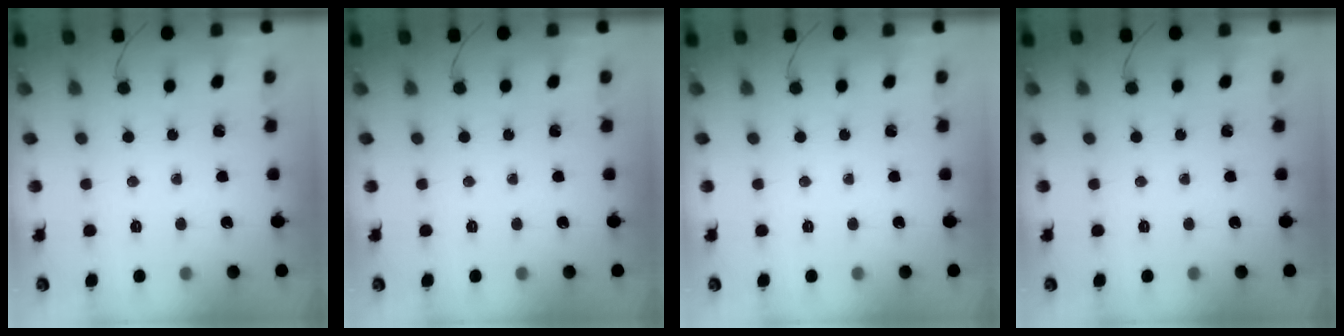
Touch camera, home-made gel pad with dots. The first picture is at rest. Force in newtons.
{"total": 0.0}
{"total": 0.0}
{"total": 0.0}